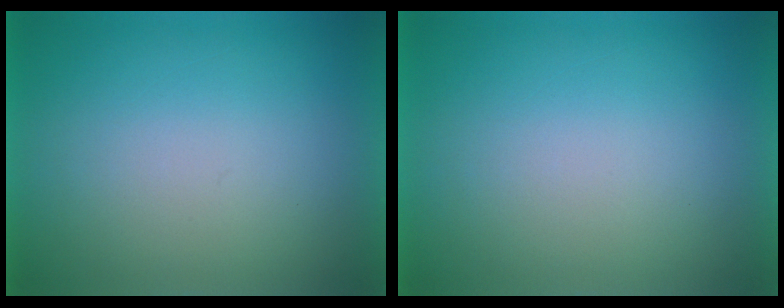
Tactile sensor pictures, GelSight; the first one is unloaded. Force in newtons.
{"total": 0.0}